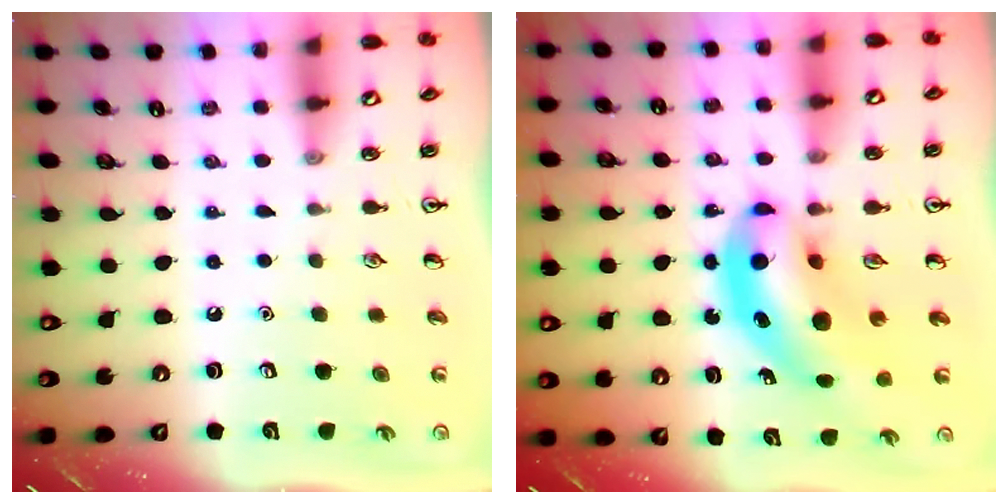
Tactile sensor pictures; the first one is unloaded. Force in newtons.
{"total": 11.4, "press": 10.9, "slide": 3.3}